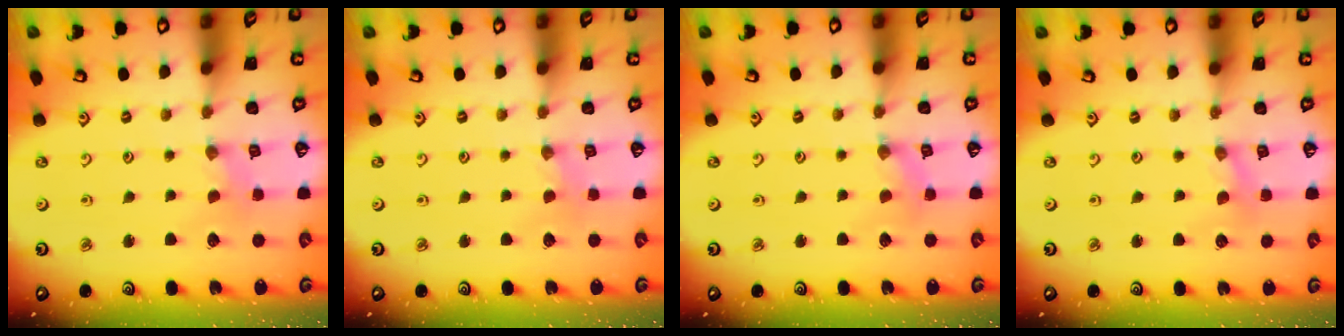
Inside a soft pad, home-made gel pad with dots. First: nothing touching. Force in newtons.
{"total": 0.7, "press": 0.7, "slide": 0.1}
{"total": 1.3, "press": 1.3, "slide": 0.3}
{"total": 0.6, "press": 0.5, "slide": 0.1}